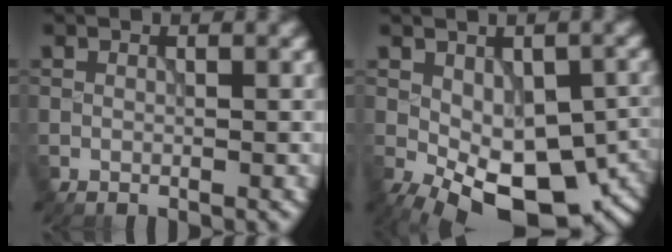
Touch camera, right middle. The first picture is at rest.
{"total": 13.7, "force": [-5.4, 6.8, 10.6], "torque": [-0.151, -0.025, -0.063]}